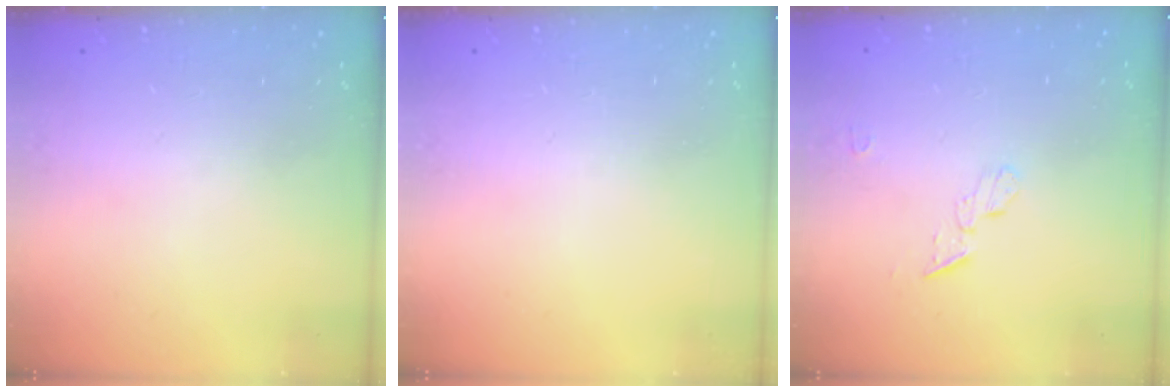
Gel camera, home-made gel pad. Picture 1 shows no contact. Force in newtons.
{"total": 0.0}
{"total": 5.2, "press": 5.2, "slide": 0.3}